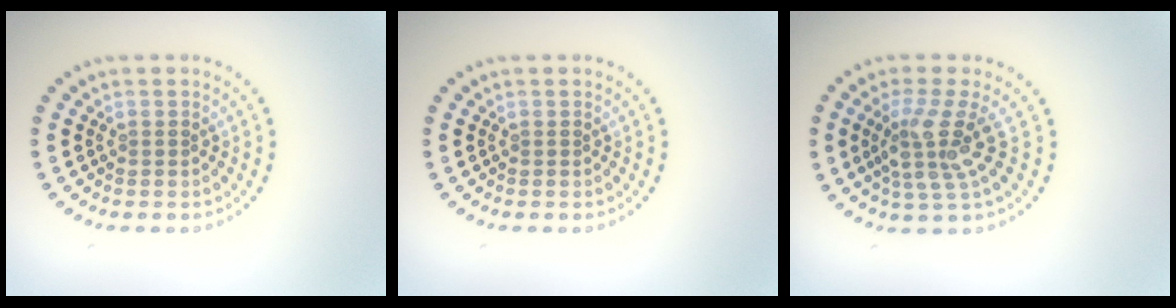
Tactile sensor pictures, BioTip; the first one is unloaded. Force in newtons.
{"total": 0.0}
{"total": 3.9, "press": 3.0, "slide": 2.6}